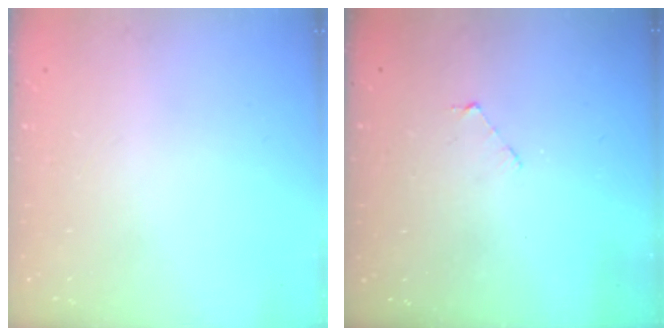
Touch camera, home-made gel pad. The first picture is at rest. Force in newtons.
{"total": 1.9, "press": 1.9, "slide": 0.2}